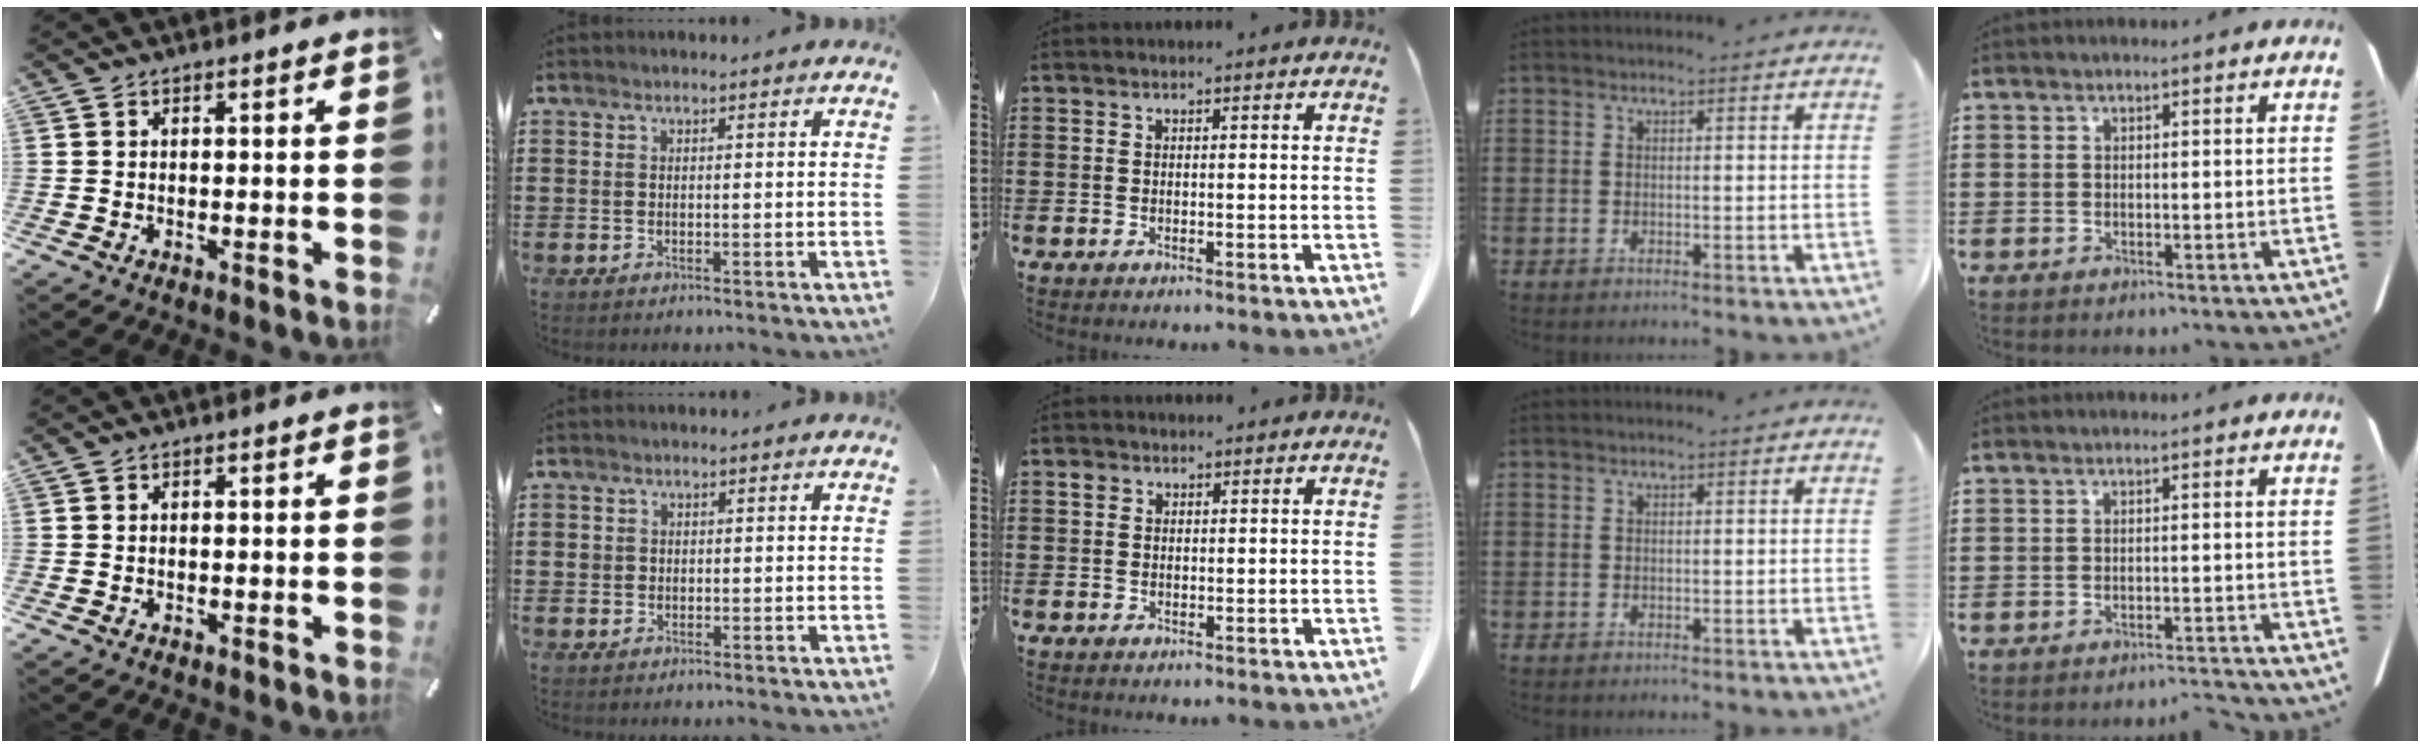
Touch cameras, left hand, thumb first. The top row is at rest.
{"index": {"total": 0.9, "force": [0.3, 0.8, 0.2], "torque": [-0.007, 0.005, 0.005]}, "middle": {"total": 1.1, "force": [0.4, 0.9, 0.4], "torque": [-0.013, 0.004, 0.009]}, "little": {"total": 1.5, "force": [-1.4, -0.1, 0.5], "torque": [-0.009, 0.001, -0.028]}}